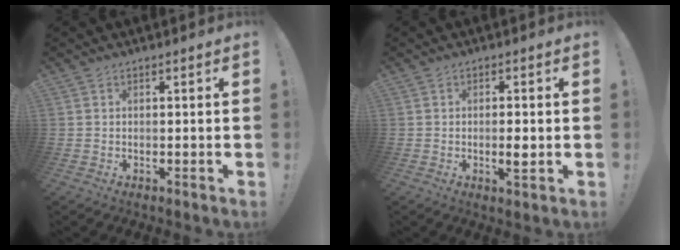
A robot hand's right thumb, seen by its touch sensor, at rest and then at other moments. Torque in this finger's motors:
{"motor_torque": [-0.09, 0.27, 0.09, -0.05, -0.06]}